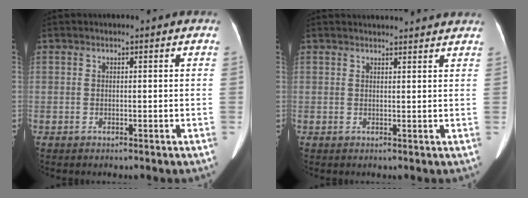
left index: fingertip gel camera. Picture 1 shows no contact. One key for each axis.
{"total": 8.3, "fx": 8.0, "fy": 0.9, "fz": 2.1, "tx": -0.021, "ty": 0.024, "tz": 0.081}